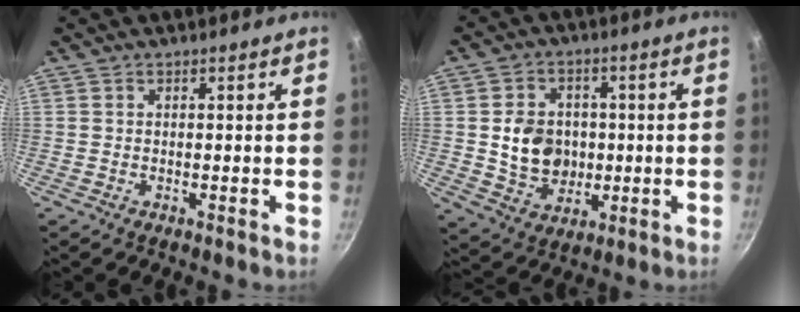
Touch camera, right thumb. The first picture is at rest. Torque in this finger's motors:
{"motor_torque": [-0.25, 0.56, 0.66, -0.32, 0.01]}